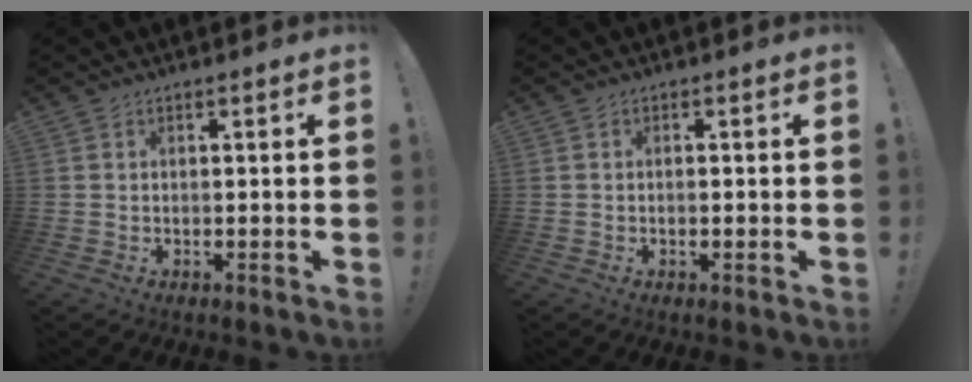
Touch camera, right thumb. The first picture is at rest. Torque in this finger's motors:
{"motor_torque": [-0.04, -0.34, 0.06, 0.02, -0.03]}